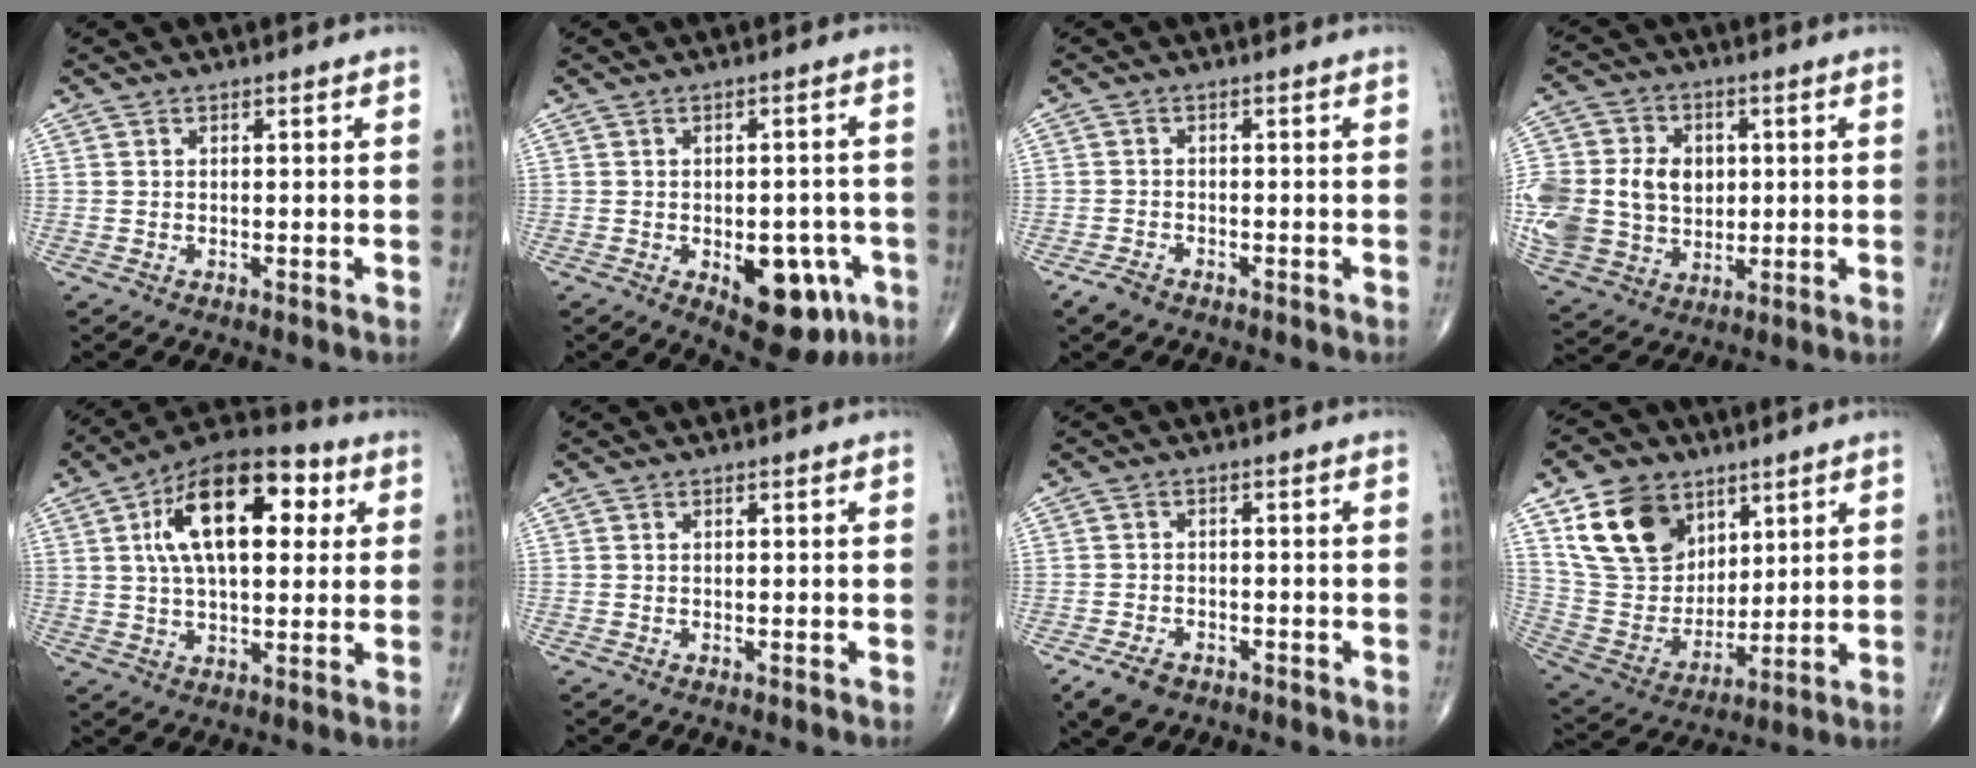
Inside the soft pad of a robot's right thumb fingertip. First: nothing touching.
{"total": 12.3, "force": [-4.6, 6.6, 9.3], "torque": [-0.085, 0.015, -0.050]}
{"total": 2.4, "force": [-1.8, 1.4, 0.9], "torque": [-0.021, 0.003, -0.030]}
{"total": 25.4, "force": [0.9, 20.7, 14.7], "torque": [-0.342, 0.031, 0.038]}
{"total": 19.3, "force": [5.2, 9.7, 15.9], "torque": [-0.231, 0.013, 0.075]}
{"total": 0.0}
{"total": 5.0, "force": [-3.0, 3.1, 2.3], "torque": [-0.042, 0.004, -0.049]}
{"total": 17.2, "force": [8.6, 12.3, 8.5], "torque": [-0.129, -0.035, 0.173]}